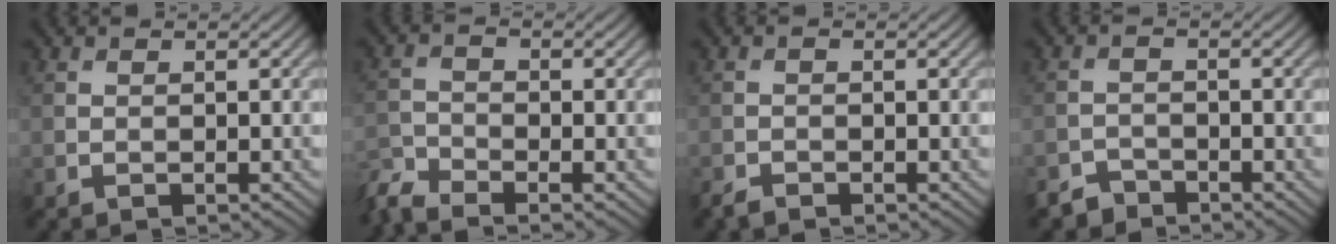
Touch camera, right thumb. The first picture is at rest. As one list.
[{"total": 3.9, "force": [-3.7, 0.7, 1.1], "torque": [-0.031, -0.012, -0.087]}, {"total": 1.2, "force": [-1.1, 0.3, 0.2], "torque": [-0.007, 0.000, -0.024]}, {"total": 2.4, "force": [-2.2, 0.8, 0.1], "torque": [0.001, 0.005, -0.047]}]